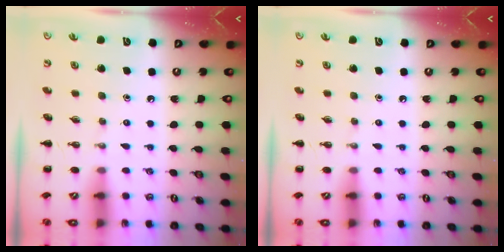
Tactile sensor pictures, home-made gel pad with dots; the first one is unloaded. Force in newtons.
{"total": 0.0}